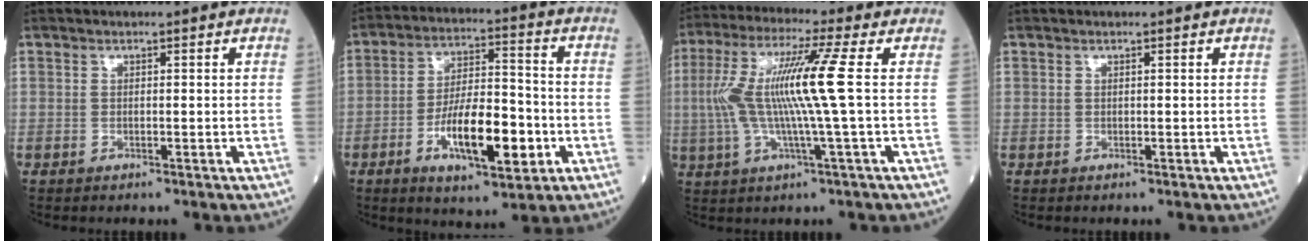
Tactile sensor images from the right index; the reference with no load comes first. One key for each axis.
{"total": 12.7, "fx": -4.3, "fy": 3.8, "fz": 11.4, "tx": -0.200, "ty": 0.002, "tz": -0.071}
{"total": 12.6, "fx": 0.7, "fy": -1.2, "fz": 12.5, "tx": -0.257, "ty": 0.011, "tz": 0.006}
{"total": 0.0}